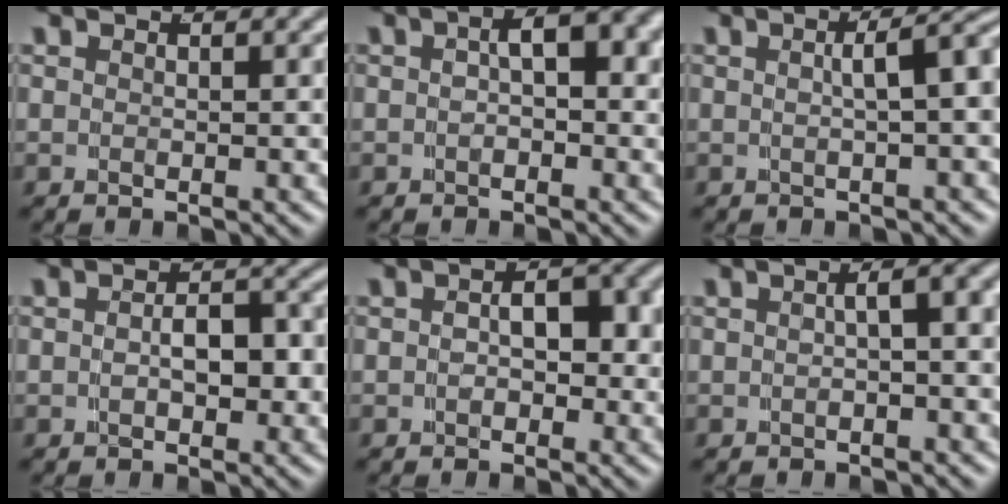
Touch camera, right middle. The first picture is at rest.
{"total": 3.2, "force": [0.2, 1.4, 2.8], "torque": [-0.029, 0.000, 0.004]}
{"total": 4.6, "force": [-0.1, 1.1, 4.5], "torque": [-0.041, 0.014, -0.001]}
{"total": 2.7, "force": [-0.6, 1.3, 2.3], "torque": [-0.036, -0.008, -0.004]}
{"total": 3.0, "force": [-0.5, 1.8, 2.4], "torque": [-0.022, -0.004, -0.005]}
{"total": 3.6, "force": [0.1, 1.0, 3.5], "torque": [-0.028, 0.015, -0.001]}